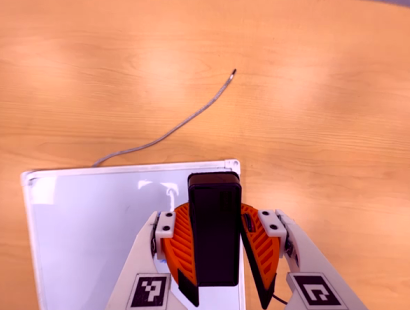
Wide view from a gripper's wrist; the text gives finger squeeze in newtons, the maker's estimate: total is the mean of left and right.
{"total": 10.0, "left": 9.9, "right": 10.1}